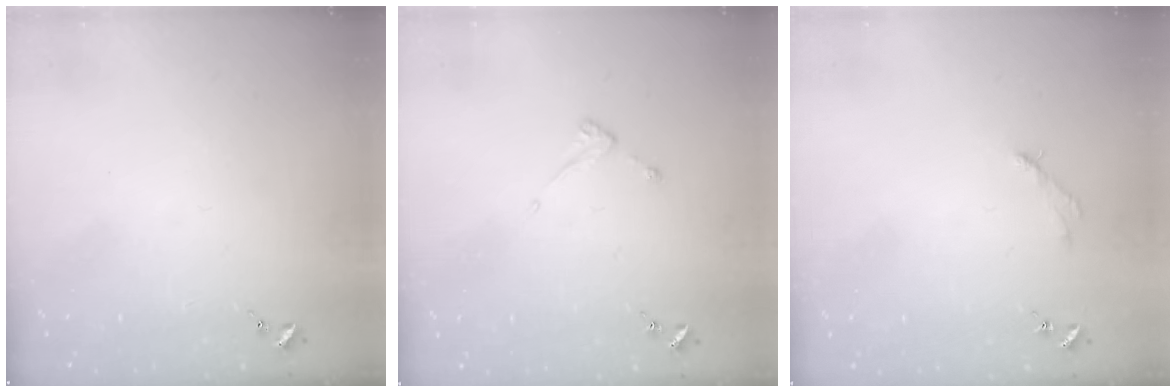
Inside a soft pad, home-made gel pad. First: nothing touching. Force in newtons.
{"total": 3.6, "press": 3.6, "slide": 0.3}
{"total": 2.5, "press": 2.5, "slide": 0.3}